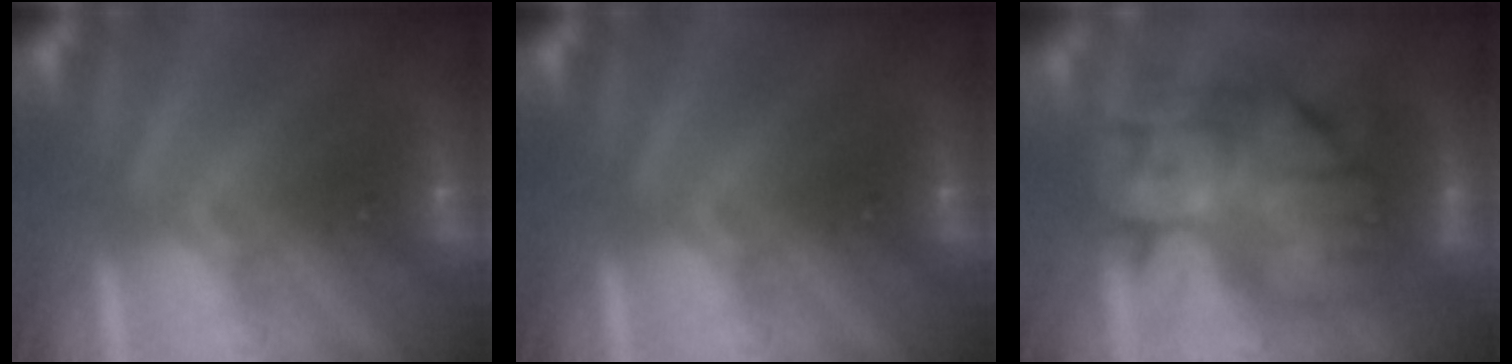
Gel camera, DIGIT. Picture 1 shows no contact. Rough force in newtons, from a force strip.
{"total": 0.0}
{"total": 9.8}